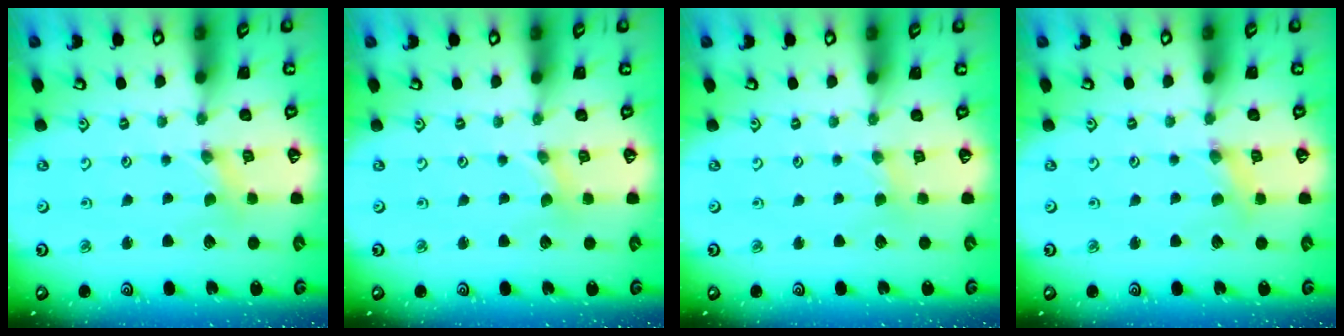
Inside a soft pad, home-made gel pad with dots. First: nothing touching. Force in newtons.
{"total": 0.0}
{"total": 1.4, "press": 1.4, "slide": 0.3}
{"total": 1.7, "press": 1.7, "slide": 0.3}